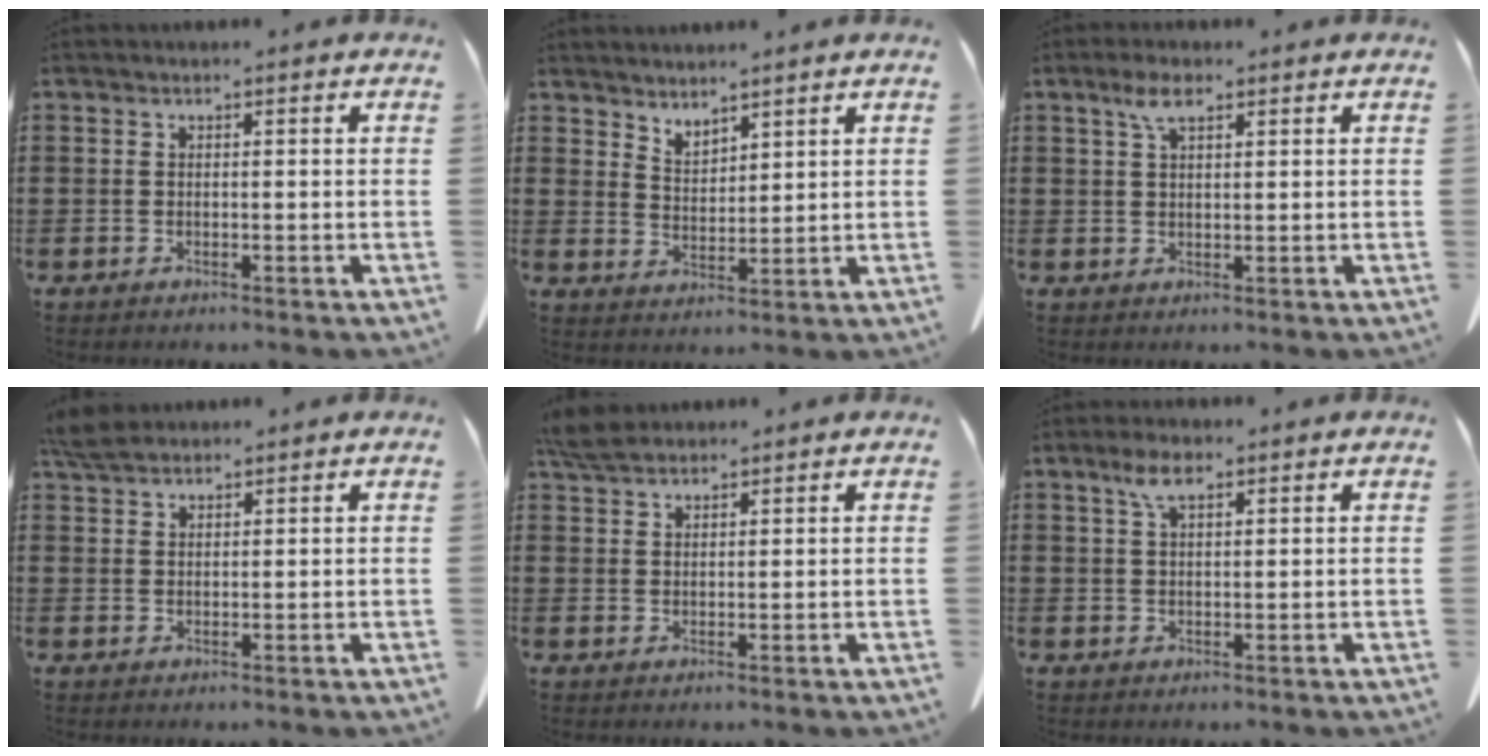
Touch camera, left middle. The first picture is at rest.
{"total": 3.2, "force": [3.2, 0.4, -0.2], "torque": [-0.005, -0.011, 0.061]}
{"total": 3.6, "force": [2.0, 1.2, 2.8], "torque": [-0.061, 0.006, 0.035]}
{"total": 3.7, "force": [3.2, 1.0, 1.5], "torque": [-0.038, 0.001, 0.061]}
{"total": 4.0, "force": [3.5, 1.1, 1.7], "torque": [-0.042, 0.001, 0.066]}
{"total": 3.9, "force": [2.2, 1.4, 2.9], "torque": [-0.063, 0.007, 0.038]}